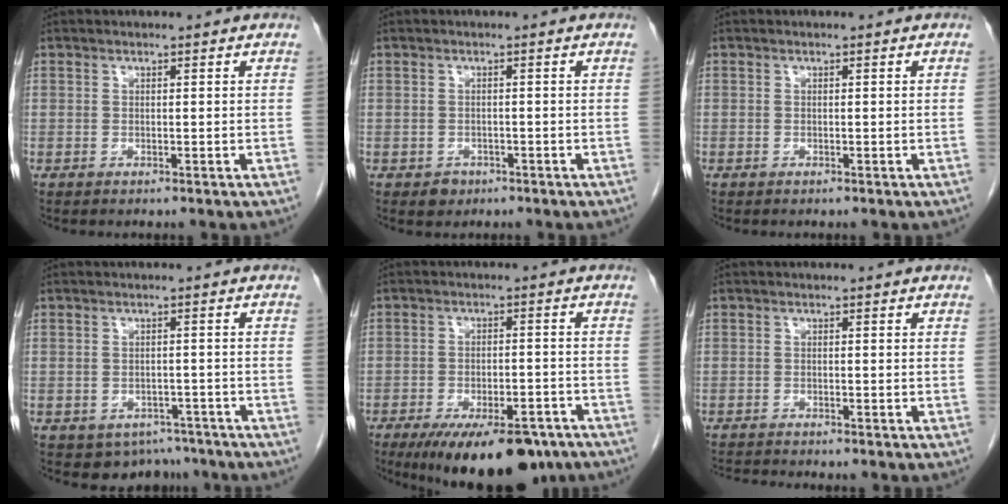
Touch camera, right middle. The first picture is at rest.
{"total": 1.8, "force": [-1.0, 1.4, 0.4], "torque": [-0.005, 0.004, -0.011]}
{"total": 0.0}
{"total": 5.1, "force": [-3.8, 3.2, 0.5], "torque": [0.011, 0.009, -0.048]}
{"total": 14.8, "force": [-10.7, 5.3, 8.8], "torque": [-0.112, -0.007, -0.155]}
{"total": 2.6, "force": [-2.5, -0.5, 0.5], "torque": [-0.007, -0.011, -0.042]}